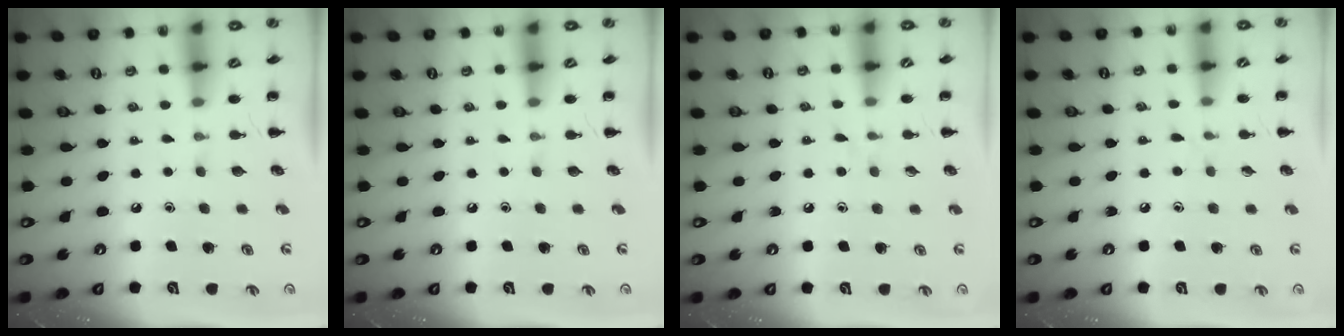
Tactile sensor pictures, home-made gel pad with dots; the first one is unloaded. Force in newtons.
{"total": 0.0}
{"total": 3.9, "press": 3.5, "slide": 1.8}
{"total": 4.4, "press": 4.0, "slide": 2.0}